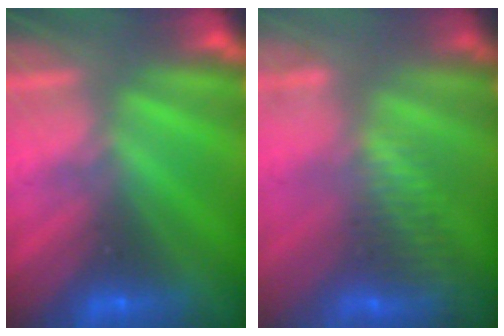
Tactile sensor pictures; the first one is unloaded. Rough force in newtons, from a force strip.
{"total": 3.0}